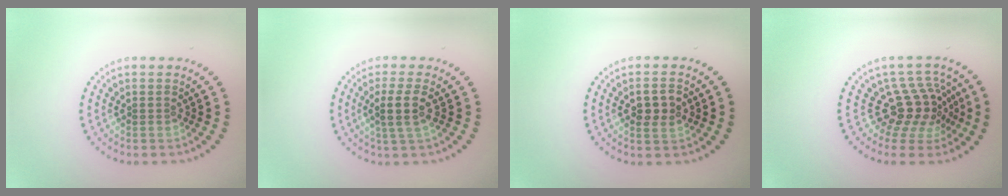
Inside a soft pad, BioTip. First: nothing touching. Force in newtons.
{"total": 2.5, "press": 2.1, "slide": 1.4}
{"total": 2.4, "press": 2.4, "slide": 0.3}
{"total": 4.2, "press": 3.0, "slide": 3.0}